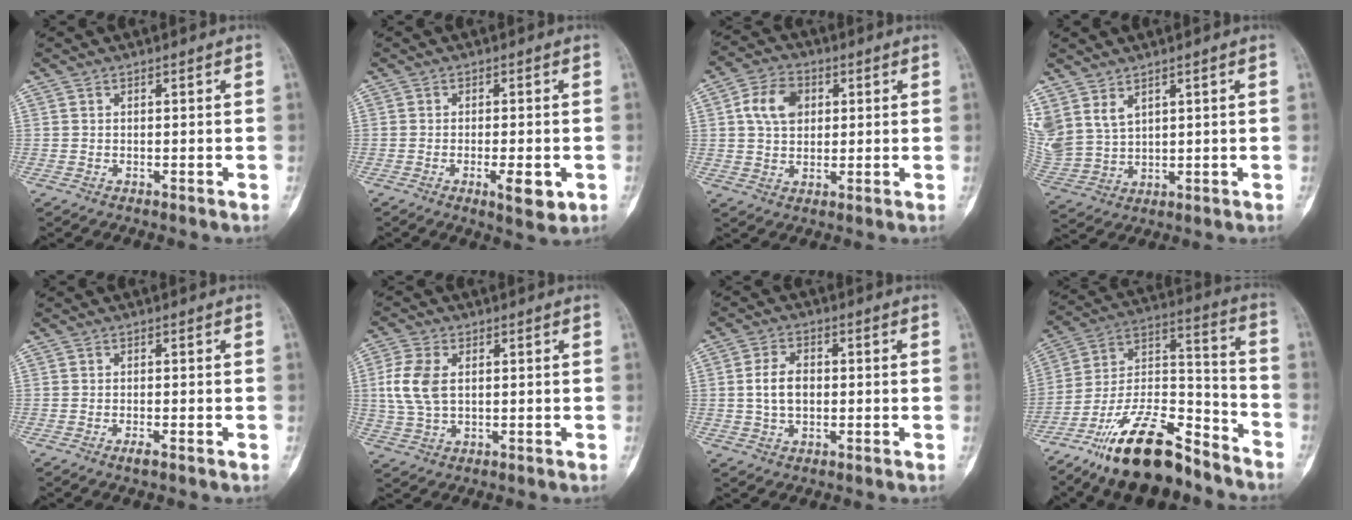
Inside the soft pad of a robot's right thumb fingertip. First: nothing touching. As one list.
[{"total": 5.8, "force": [-2.0, 1.9, 5.1], "torque": [-0.071, -0.007, -0.025]}, {"total": 8.4, "force": [2.0, 6.1, 5.3], "torque": [-0.078, 0.005, 0.031]}, {"total": 9.8, "force": [5.3, 6.2, 5.3], "torque": [-0.123, -0.016, 0.129]}, {"total": 1.4, "force": [-0.8, 0.2, 1.1], "torque": [-0.023, -0.002, -0.016]}, {"total": 7.7, "force": [1.1, 4.9, 5.9], "torque": [-0.133, 0.005, 0.026]}, {"total": 5.7, "force": [0.1, 3.8, 4.3], "torque": [-0.077, 0.009, 0.001]}, {"total": 21.5, "force": [-15.6, 8.0, 12.4], "torque": [-0.219, 0.095, -0.276]}]